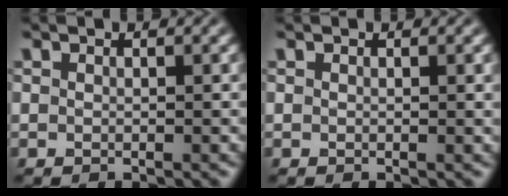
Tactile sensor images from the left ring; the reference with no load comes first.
{"total": 0.6, "force": [0.1, 0.1, 0.6], "torque": [-0.003, 0.001, 0.001]}